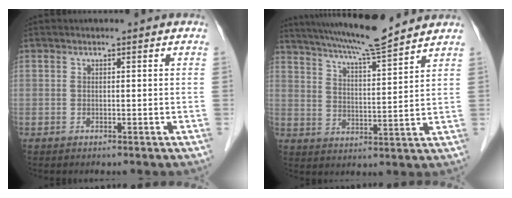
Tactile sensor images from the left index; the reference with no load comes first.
{"total": 13.2, "force": [11.8, -0.3, 5.9], "torque": [-0.109, 0.008, 0.185]}